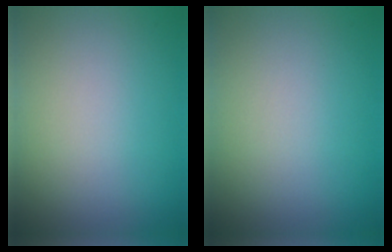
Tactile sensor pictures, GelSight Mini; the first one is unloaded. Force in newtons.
{"total": 0.0}